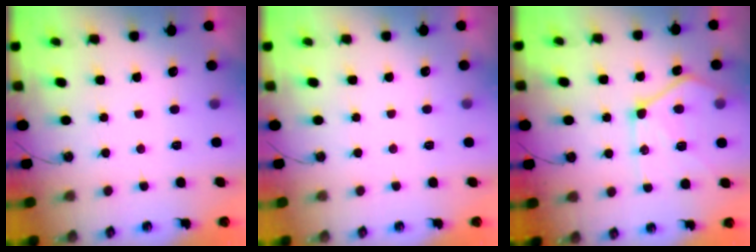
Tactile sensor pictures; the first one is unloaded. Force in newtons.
{"total": 2.3, "press": 2.3, "slide": 0.4}
{"total": 17.1, "press": 17.1, "slide": 1.6}